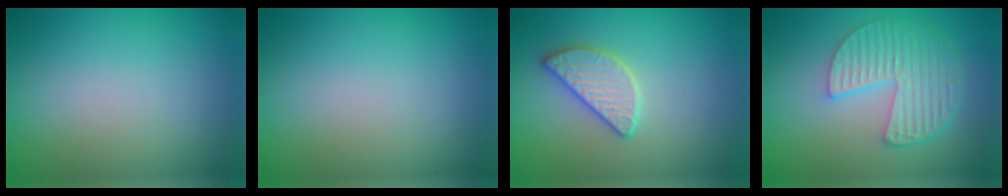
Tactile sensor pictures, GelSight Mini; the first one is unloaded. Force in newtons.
{"total": 0.0}
{"total": 2.8, "press": 2.8, "slide": 0.2}
{"total": 5.4, "press": 4.0, "slide": 3.7}